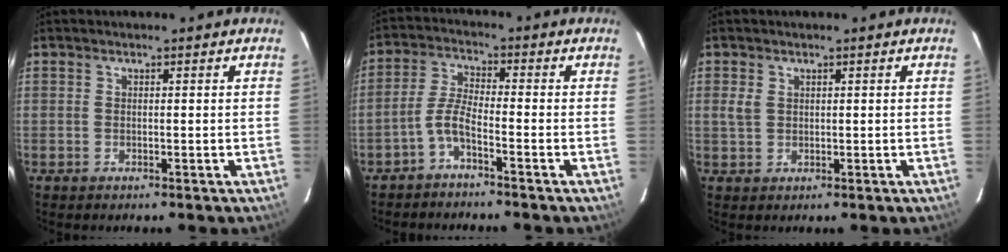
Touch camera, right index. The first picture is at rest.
{"total": 3.9, "force": [-2.6, 0.4, 2.8], "torque": [-0.075, 0.014, -0.056]}
{"total": 2.2, "force": [0.6, 1.7, 1.2], "torque": [-0.024, 0.004, 0.014]}